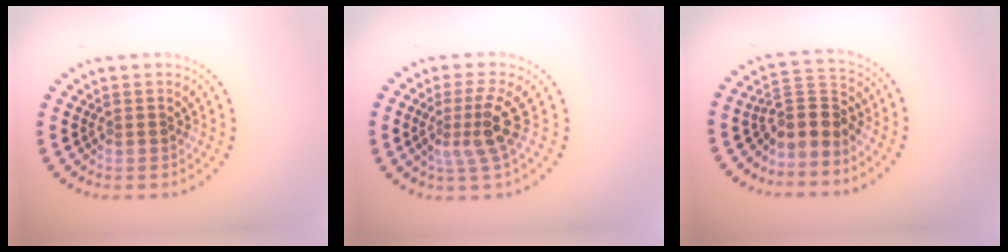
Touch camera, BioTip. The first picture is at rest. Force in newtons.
{"total": 3.3, "press": 2.3, "slide": 2.4}
{"total": 3.3, "press": 2.4, "slide": 2.2}